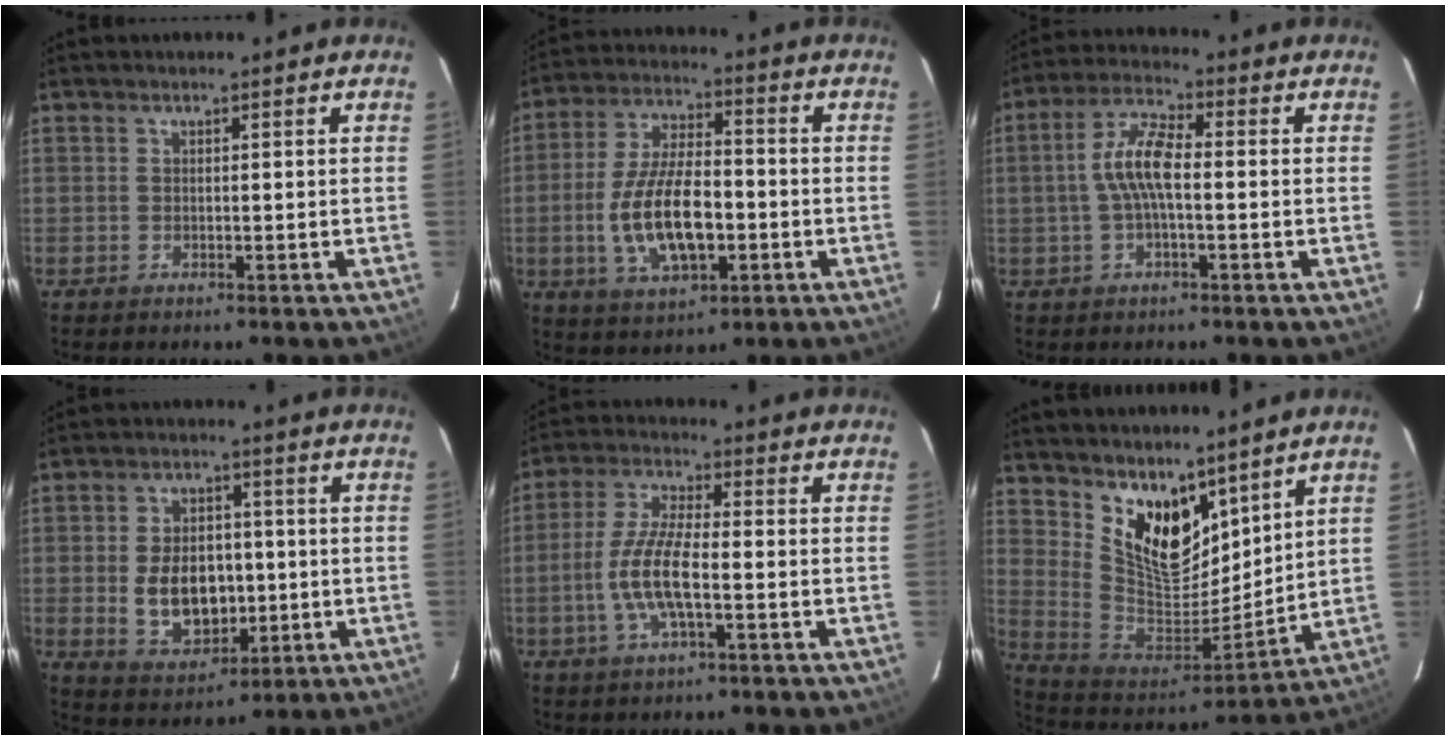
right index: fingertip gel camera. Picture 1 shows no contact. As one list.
[{"total": 14.9, "force": [-3.3, 6.5, 13.0], "torque": [-0.263, -0.001, -0.052]}, {"total": 7.7, "force": [-0.4, 2.3, 7.3], "torque": [-0.151, 0.016, -0.010]}, {"total": 11.2, "force": [-1.1, 7.5, 8.2], "torque": [-0.166, 0.002, 0.001]}, {"total": 9.8, "force": [-2.6, 2.4, 9.1], "torque": [-0.191, 0.001, -0.052]}, {"total": 15.9, "force": [10.4, 8.0, 9.0], "torque": [-0.174, -0.007, 0.207]}]